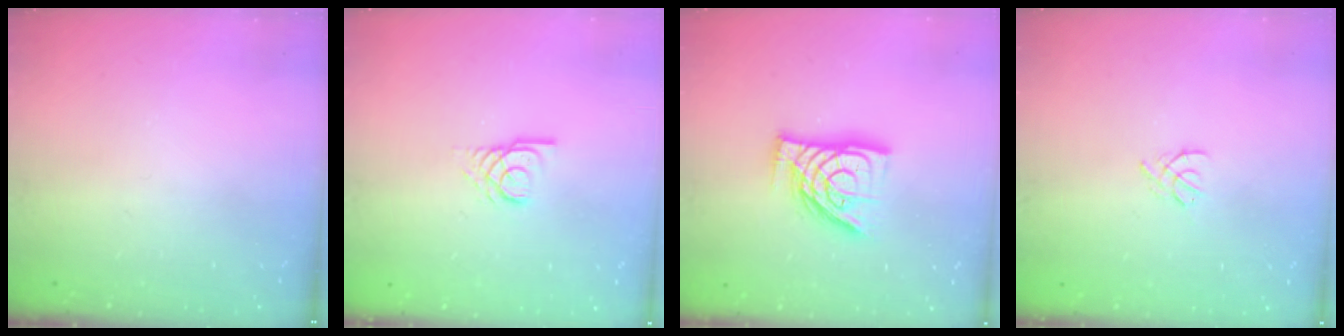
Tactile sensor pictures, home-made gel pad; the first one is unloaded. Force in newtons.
{"total": 2.9, "press": 2.9, "slide": 0.1}
{"total": 12.9, "press": 12.8, "slide": 1.4}
{"total": 2.0, "press": 1.9, "slide": 0.5}